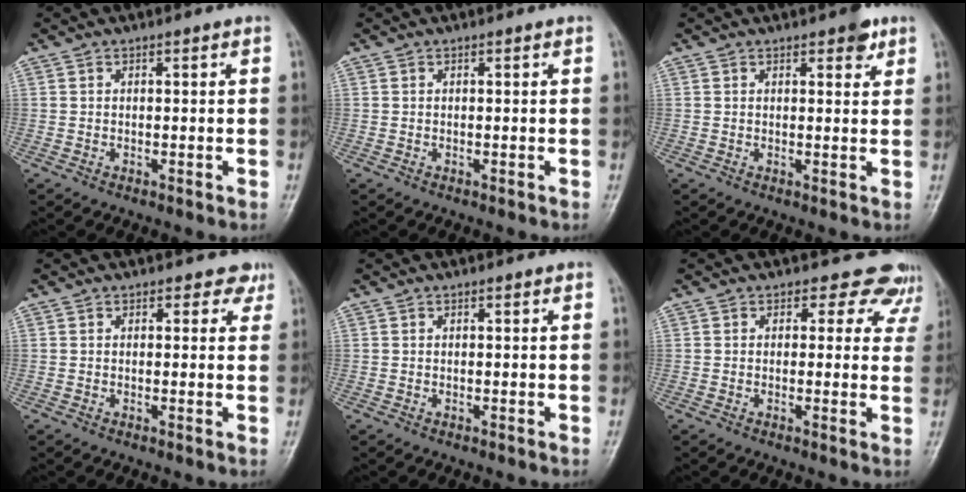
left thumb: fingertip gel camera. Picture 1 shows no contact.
{"total": 0.0}
{"total": 3.2, "force": [1.9, 1.4, 2.1], "torque": [-0.015, -0.007, 0.021]}
{"total": 2.5, "force": [1.5, 1.8, 0.8], "torque": [0.020, -0.004, 0.008]}
{"total": 0.0}
{"total": 7.3, "force": [5.7, 4.5, 0.8], "torque": [0.045, -0.020, 0.037]}